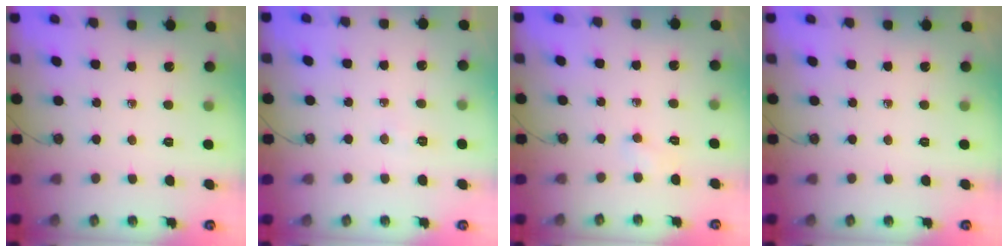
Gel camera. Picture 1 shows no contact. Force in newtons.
{"total": 4.0, "press": 3.9, "slide": 0.7}
{"total": 11.3, "press": 3.8, "slide": 10.7}
{"total": 0.0}